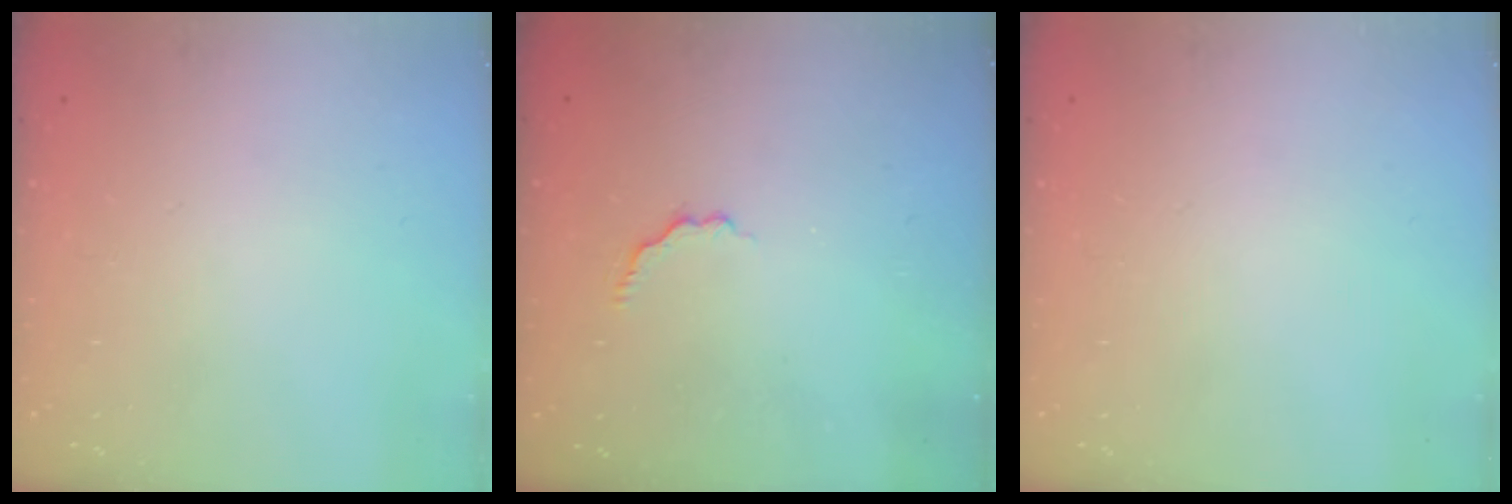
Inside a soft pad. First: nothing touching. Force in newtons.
{"total": 2.5, "press": 2.3, "slide": 1.0}
{"total": 0.0}